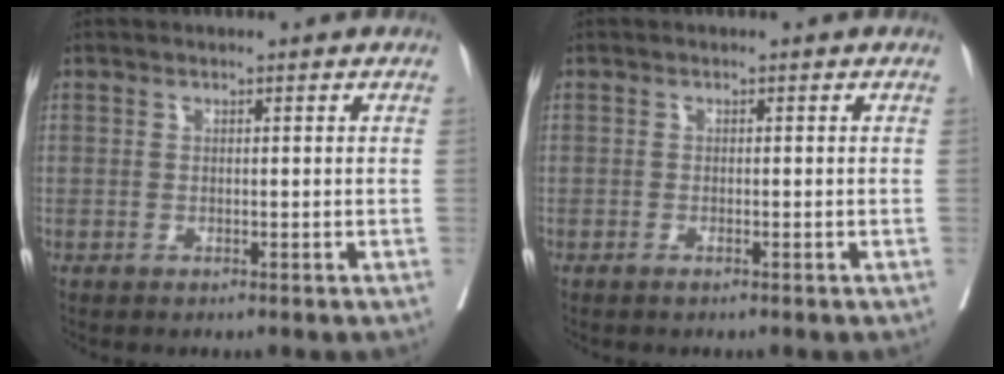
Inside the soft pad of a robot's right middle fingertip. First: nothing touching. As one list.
[{"total": 0.8, "force": [-0.5, 0.0, 0.6], "torque": [-0.015, -0.002, -0.010]}]